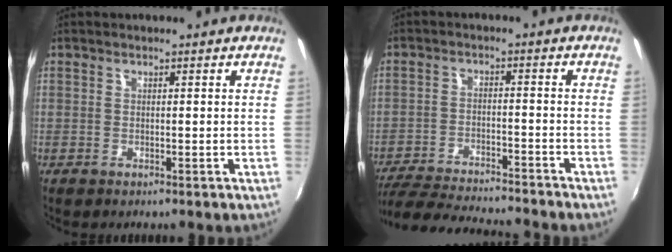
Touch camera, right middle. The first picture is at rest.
{"total": 16.4, "force": [-14.7, 1.4, 7.0], "torque": [-0.147, -0.021, -0.230]}